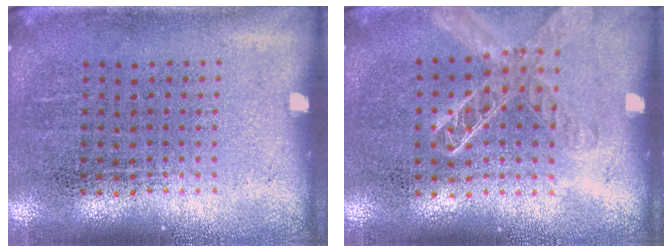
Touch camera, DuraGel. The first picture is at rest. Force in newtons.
{"total": 1.4, "press": 1.3, "slide": 0.5}